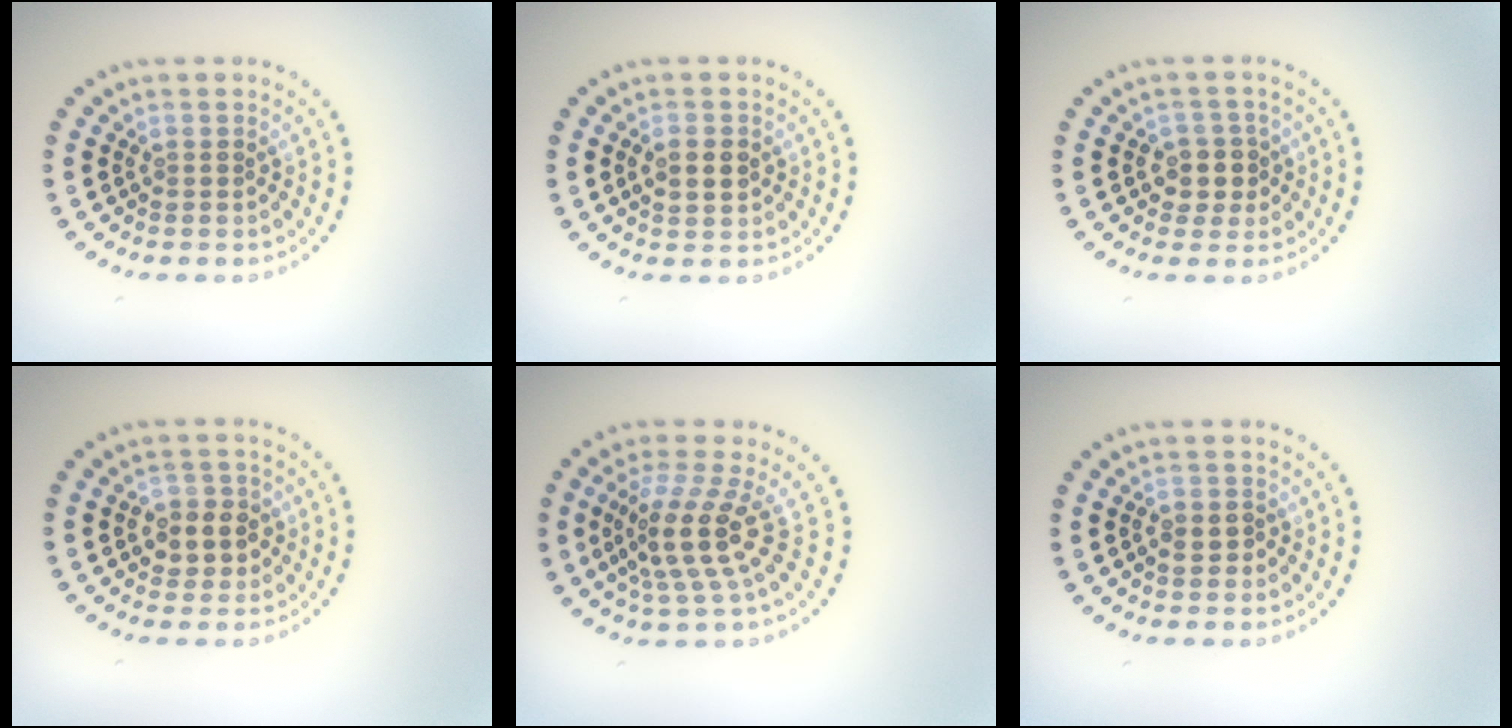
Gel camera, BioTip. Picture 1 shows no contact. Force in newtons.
{"total": 2.3, "press": 2.3, "slide": 0.2}
{"total": 2.6, "press": 2.3, "slide": 1.2}
{"total": 3.1, "press": 3.0, "slide": 0.9}
{"total": 4.3, "press": 3.3, "slide": 2.8}
{"total": 1.2, "press": 1.1, "slide": 0.5}